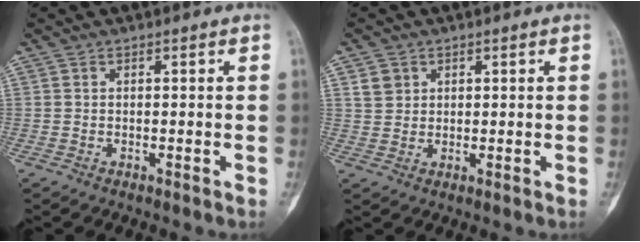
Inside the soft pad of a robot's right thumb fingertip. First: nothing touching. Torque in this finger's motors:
{"motor_torque": [-0.12, -0.07, 0.03, 0.14, -0.01]}